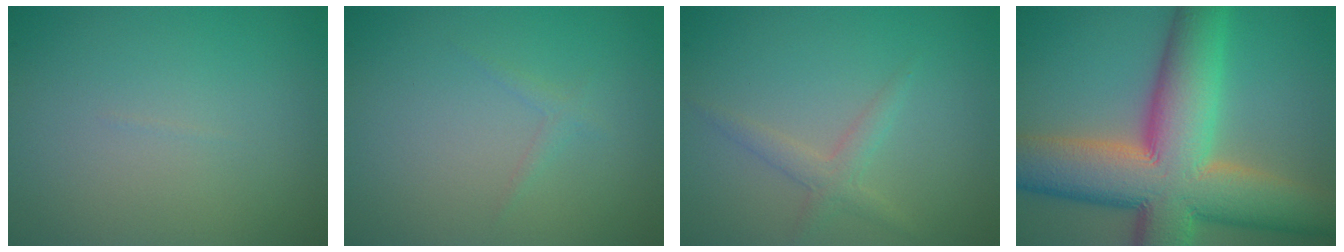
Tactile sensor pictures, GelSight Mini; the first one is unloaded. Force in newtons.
{"total": 0.7, "press": 0.7, "slide": 0.0}
{"total": 1.7, "press": 1.7, "slide": 0.1}
{"total": 14.5, "press": 14.5, "slide": 1.0}